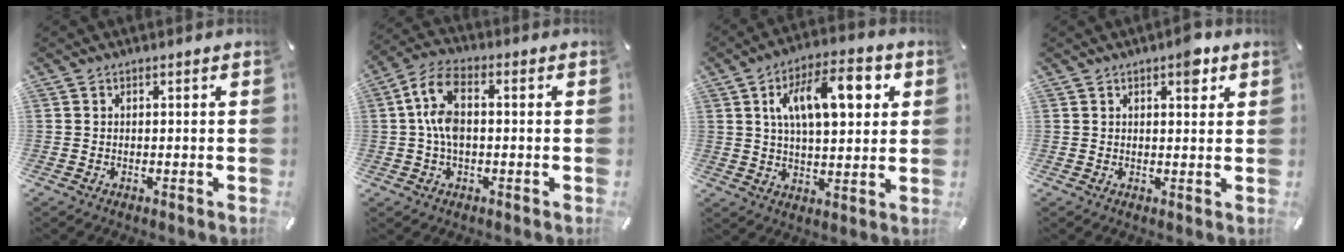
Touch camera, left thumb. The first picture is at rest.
{"total": 9.1, "force": [0.1, 5.1, 7.5], "torque": [-0.164, 0.004, 0.000]}
{"total": 14.5, "force": [5.1, 6.8, 11.7], "torque": [-0.195, -0.001, 0.082]}
{"total": 4.6, "force": [2.4, 2.1, 3.3], "torque": [-0.030, -0.009, 0.031]}